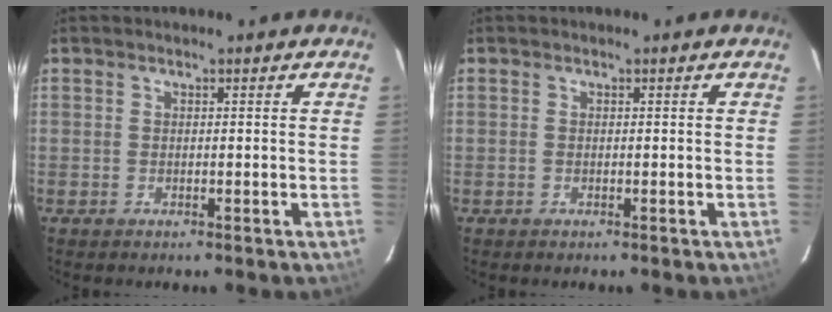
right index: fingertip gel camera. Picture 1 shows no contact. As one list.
[{"total": 0.0}]